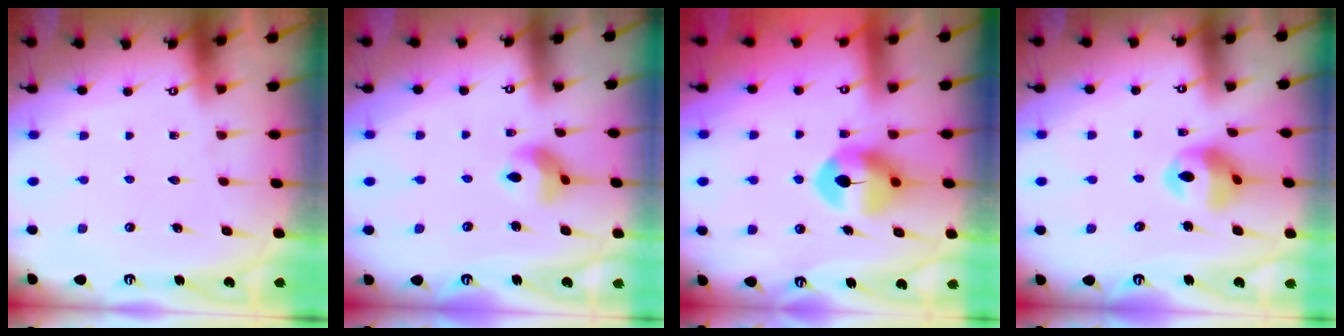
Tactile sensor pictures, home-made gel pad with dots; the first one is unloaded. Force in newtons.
{"total": 7.2, "press": 7.2, "slide": 0.3}
{"total": 9.7, "press": 9.7, "slide": 0.8}
{"total": 11.8, "press": 11.7, "slide": 1.3}